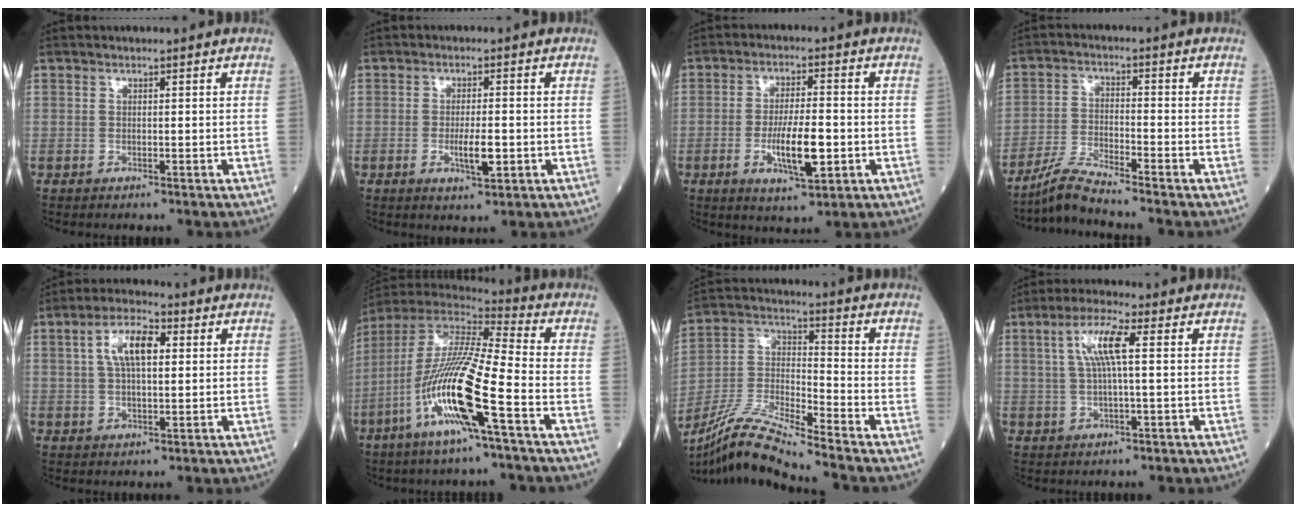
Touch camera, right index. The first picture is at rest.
{"total": 4.2, "force": [-1.0, 0.9, 4.0], "torque": [-0.074, -0.003, -0.012]}
{"total": 8.4, "force": [-2.1, 1.8, 7.9], "torque": [-0.143, -0.008, -0.032]}
{"total": 5.6, "force": [-5.2, -1.1, 1.8], "torque": [-0.045, -0.023, -0.102]}
{"total": 7.4, "force": [2.0, 2.7, 6.6], "torque": [-0.129, 0.017, 0.035]}
{"total": 18.0, "force": [-6.8, 0.9, 16.7], "torque": [-0.352, -0.021, -0.137]}
{"total": 12.7, "force": [-11.2, -1.3, 5.7], "torque": [-0.121, -0.007, -0.214]}
{"total": 6.6, "force": [1.5, 0.7, 6.4], "torque": [-0.130, 0.011, 0.030]}